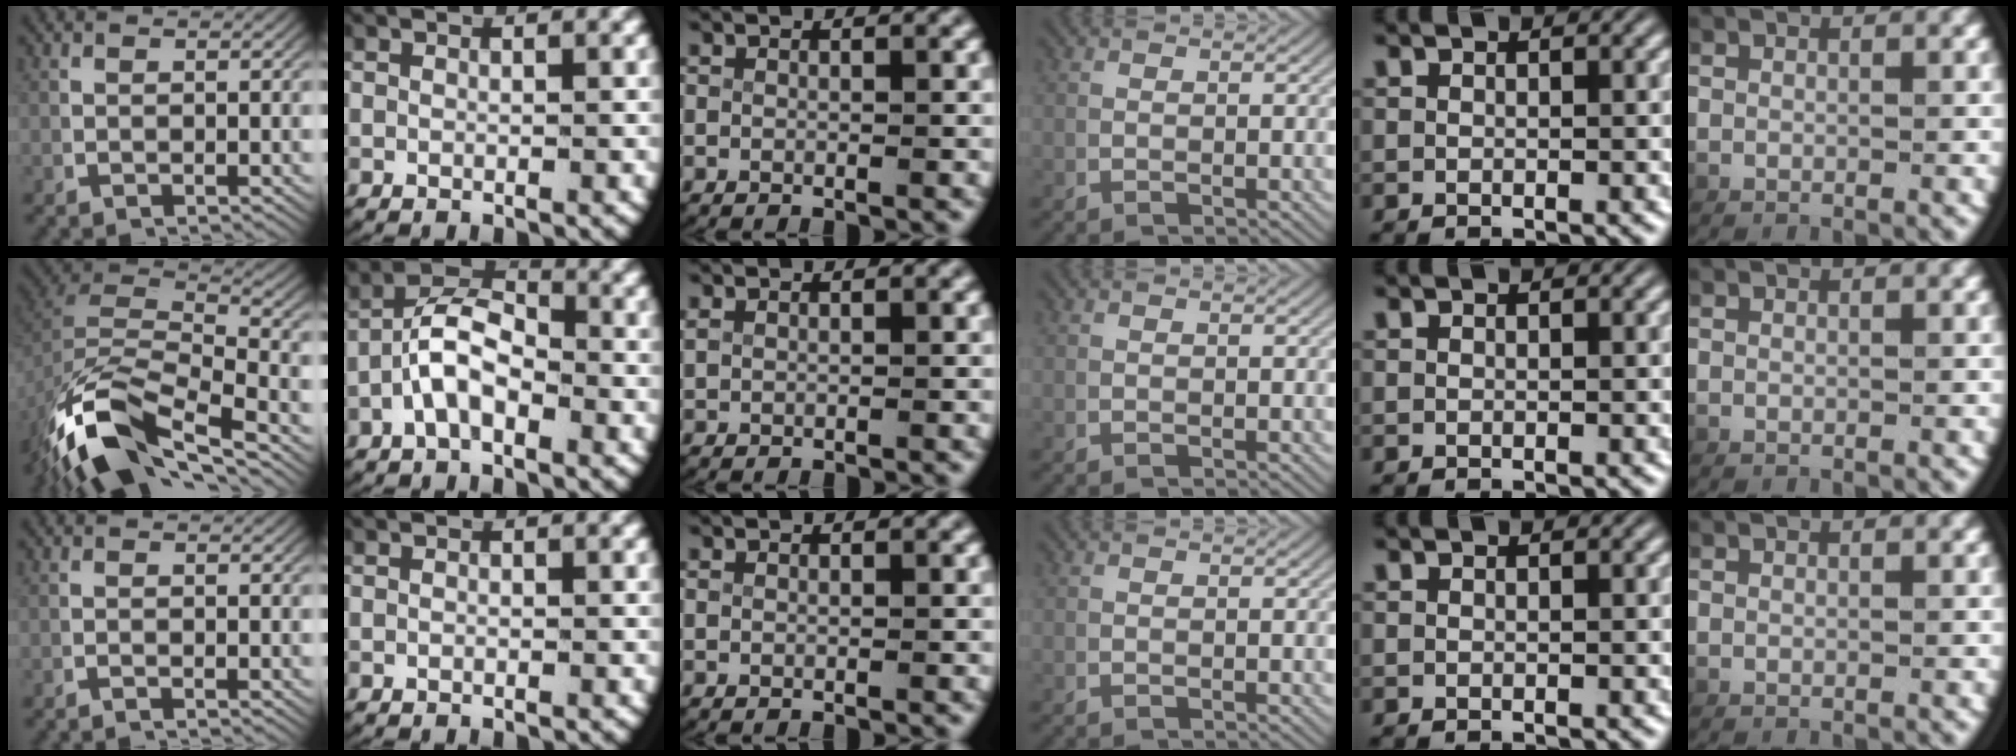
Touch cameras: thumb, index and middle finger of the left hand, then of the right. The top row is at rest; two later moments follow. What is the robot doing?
{"motion": "lift_and_place", "object": "scissors"}